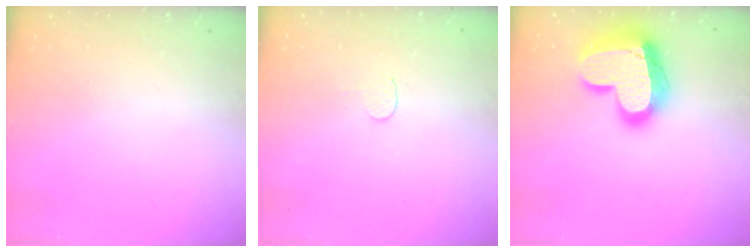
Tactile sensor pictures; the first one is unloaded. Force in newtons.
{"total": 3.7, "press": 3.7, "slide": 0.4}
{"total": 21.4, "press": 21.3, "slide": 1.7}